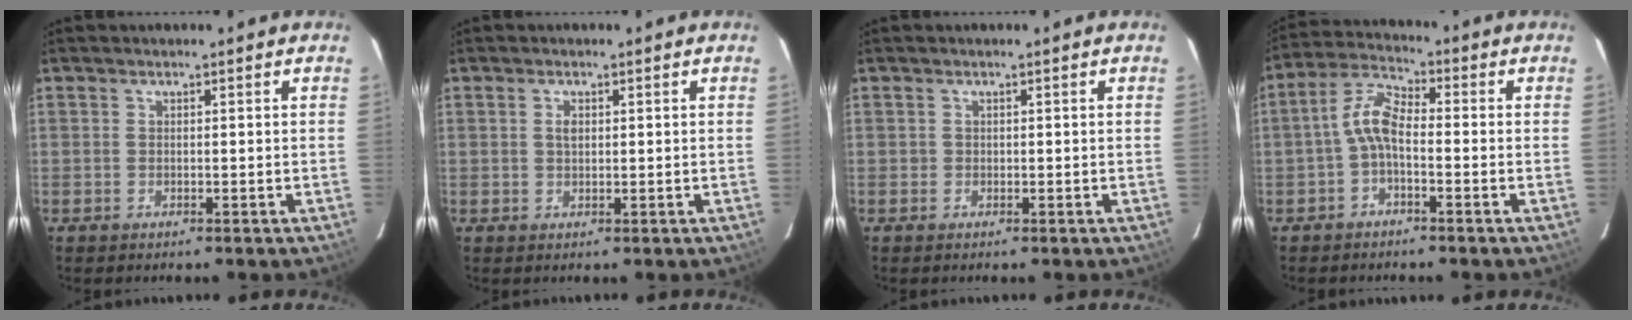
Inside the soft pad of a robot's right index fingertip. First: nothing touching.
{"total": 1.5, "force": [0.4, 1.0, 1.1], "torque": [-0.020, 0.005, 0.006]}
{"total": 0.7, "force": [-0.1, 0.7, 0.0], "torque": [0.004, -0.002, -0.002]}
{"total": 5.7, "force": [-1.7, 2.4, 4.9], "torque": [-0.111, 0.021, -0.039]}